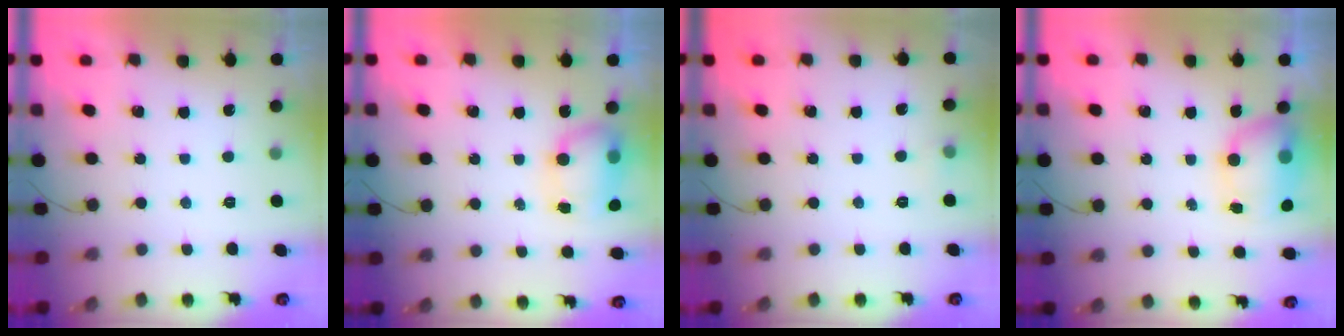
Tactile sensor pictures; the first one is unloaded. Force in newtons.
{"total": 8.7, "press": 8.6, "slide": 1.7}
{"total": 5.8, "press": 2.8, "slide": 5.1}
{"total": 7.5, "press": 7.3, "slide": 1.7}